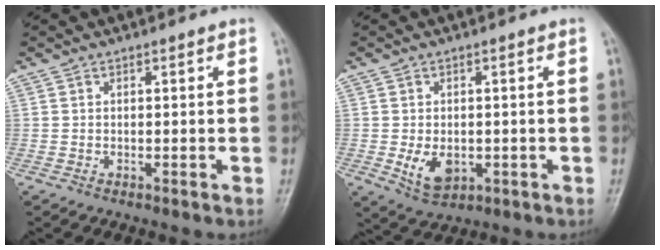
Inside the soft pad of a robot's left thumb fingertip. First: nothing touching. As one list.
[{"total": 5.4, "force": [-1.2, 3.8, 3.7], "torque": [-0.052, -0.009, -0.007]}]